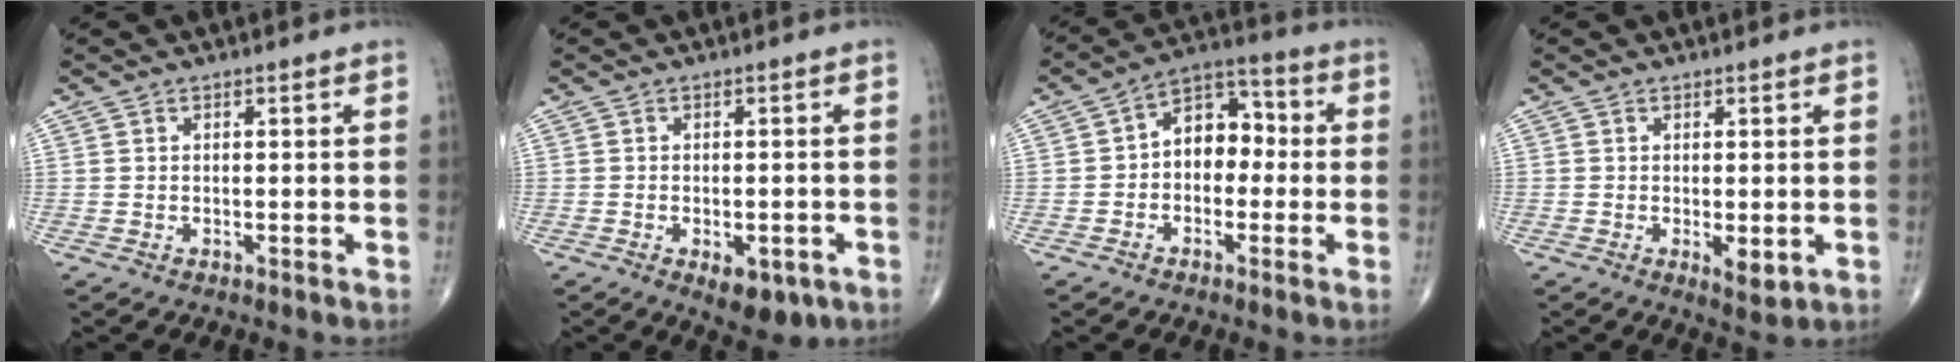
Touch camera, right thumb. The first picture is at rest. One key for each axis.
{"total": 6.4, "fx": -2.7, "fy": 3.2, "fz": 4.8, "tx": -0.061, "ty": 0.006, "tz": -0.026}
{"total": 9.1, "fx": -0.4, "fy": 6.5, "fz": 6.5, "tx": -0.064, "ty": 0.038, "tz": -0.023}
{"total": 3.4, "fx": -0.7, "fy": 1.3, "fz": 3.0, "tx": -0.042, "ty": -0.010, "tz": -0.007}